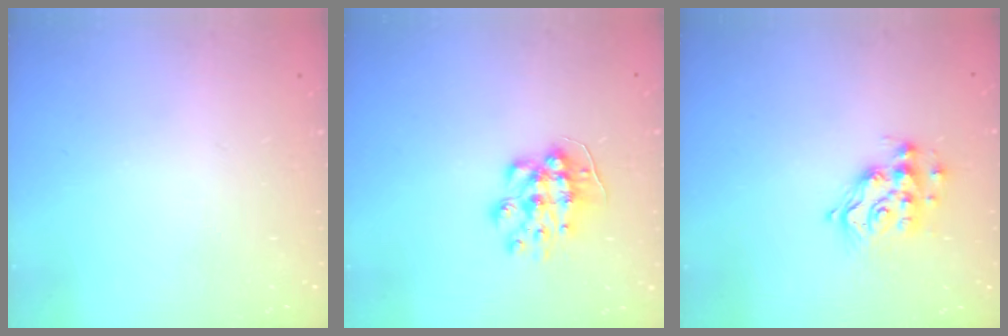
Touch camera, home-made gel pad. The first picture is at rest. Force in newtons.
{"total": 9.1, "press": 9.1, "slide": 0.3}
{"total": 13.9, "press": 13.9, "slide": 1.0}